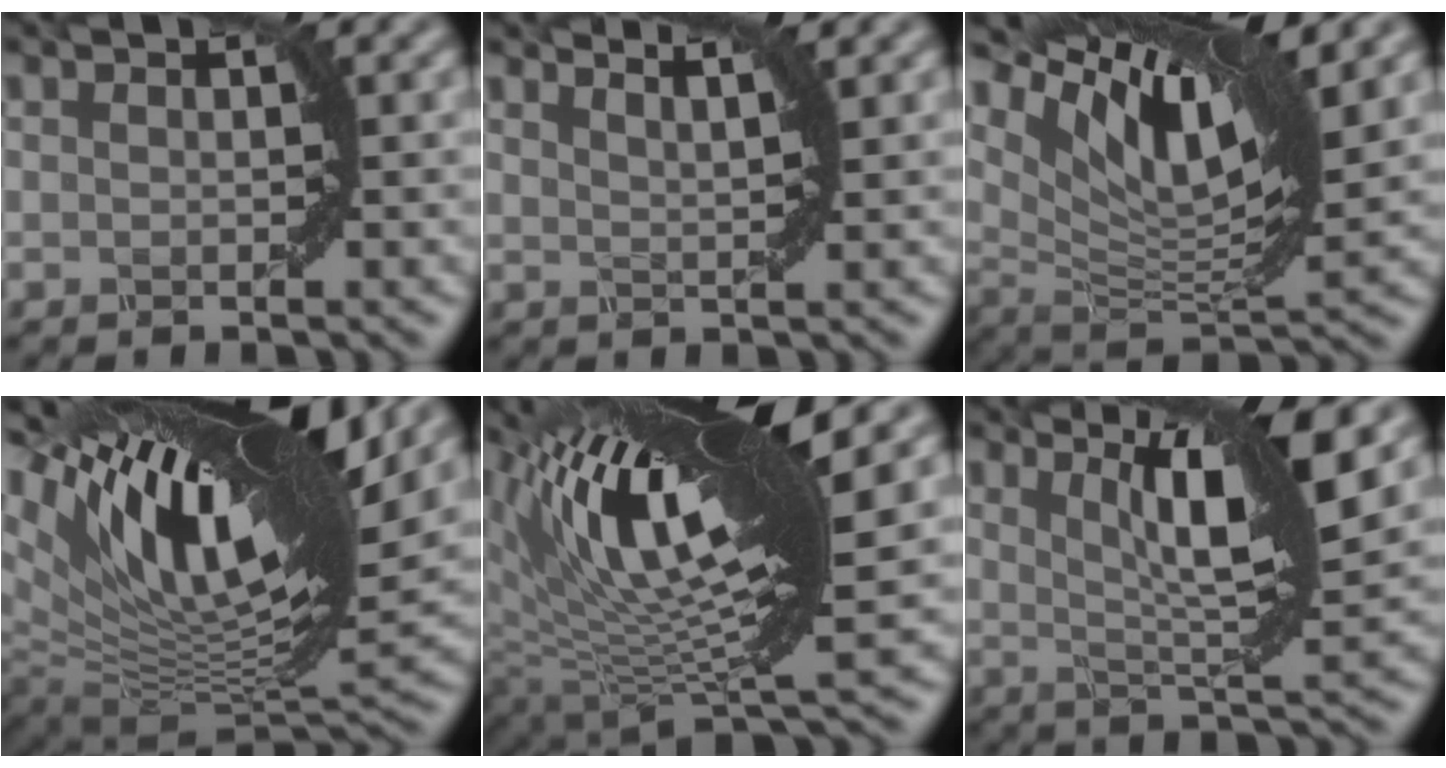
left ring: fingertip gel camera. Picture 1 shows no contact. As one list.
[{"total": 3.5, "force": [2.7, 1.0, 1.9], "torque": [-0.010, 0.012, 0.014]}, {"total": 10.6, "force": [5.6, 3.3, 8.5], "torque": [-0.154, 0.001, 0.112]}, {"total": 16.6, "force": [7.5, 6.9, 13.1], "torque": [-0.243, 0.030, 0.125]}, {"total": 14.2, "force": [5.6, 3.9, 12.5], "torque": [-0.215, 0.010, 0.104]}, {"total": 8.4, "force": [3.4, 1.6, 7.5], "torque": [-0.114, 0.001, 0.064]}]